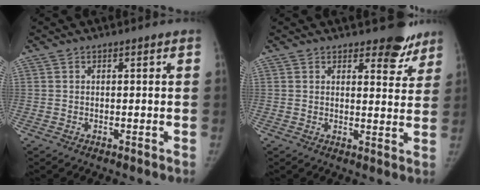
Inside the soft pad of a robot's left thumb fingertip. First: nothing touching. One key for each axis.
{"total": 6.6, "fx": 5.1, "fy": 3.0, "fz": 2.9, "tx": 0.000, "ty": -0.035, "tz": 0.062}